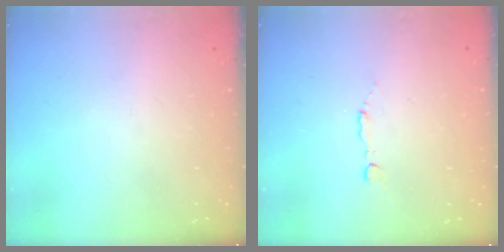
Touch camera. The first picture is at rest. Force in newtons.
{"total": 1.2, "press": 1.2, "slide": 0.2}